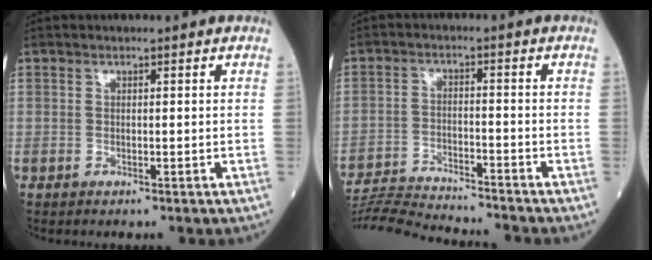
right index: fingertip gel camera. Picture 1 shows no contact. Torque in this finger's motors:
{"motor_torque": [-1.61, -0.52, -0.19, -0.08]}